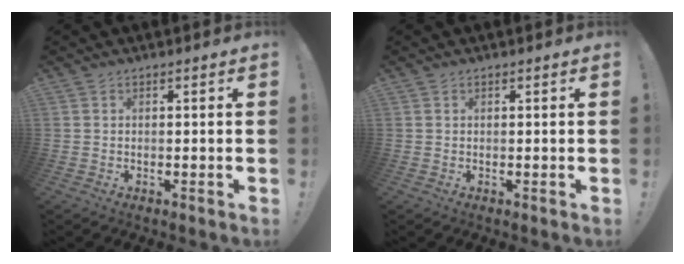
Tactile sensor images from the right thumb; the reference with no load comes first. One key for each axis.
{"total": 0.0}